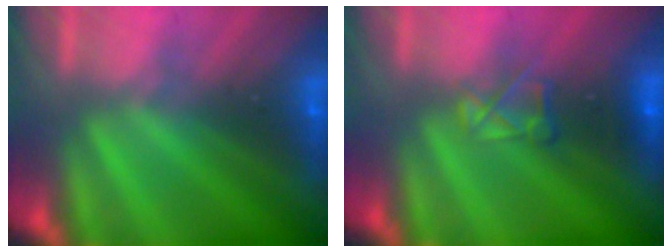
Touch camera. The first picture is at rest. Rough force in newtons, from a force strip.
{"total": 2.9}